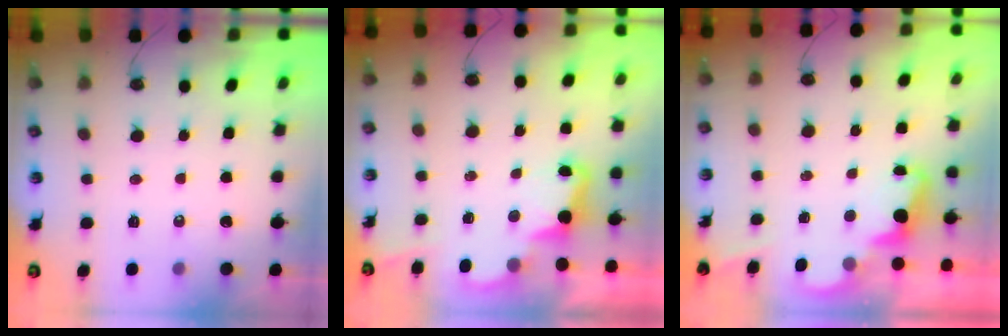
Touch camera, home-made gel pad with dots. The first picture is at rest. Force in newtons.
{"total": 3.3, "press": 3.3, "slide": 0.6}
{"total": 2.3, "press": 2.2, "slide": 0.5}